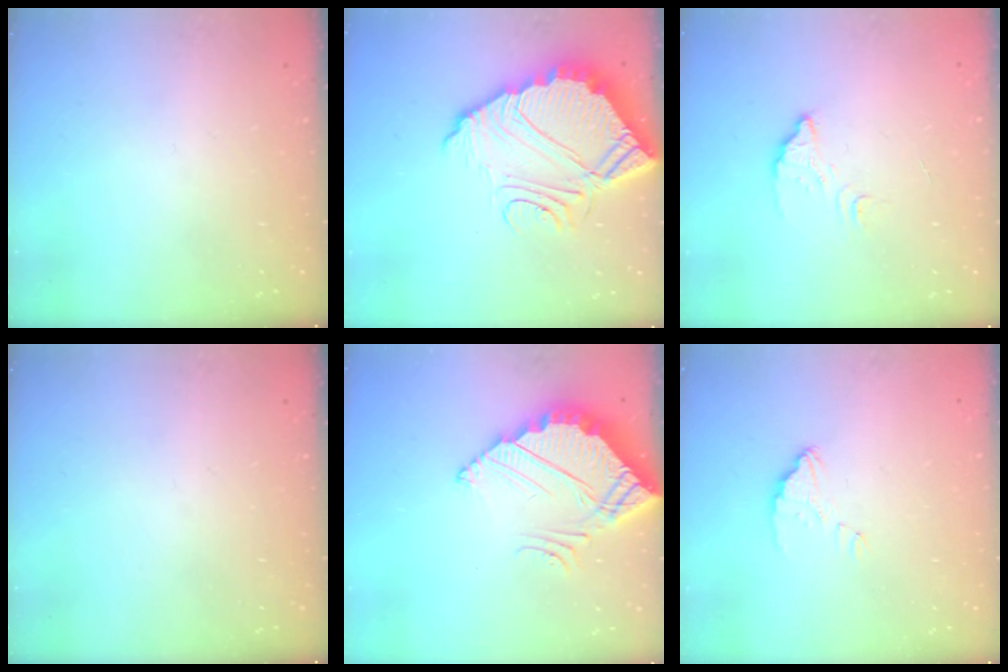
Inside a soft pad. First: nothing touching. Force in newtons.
{"total": 14.3, "press": 14.3, "slide": 1.1}
{"total": 3.5, "press": 3.5, "slide": 0.3}
{"total": 0.0}
{"total": 6.3, "press": 6.3, "slide": 0.4}
{"total": 2.7, "press": 2.7, "slide": 0.1}